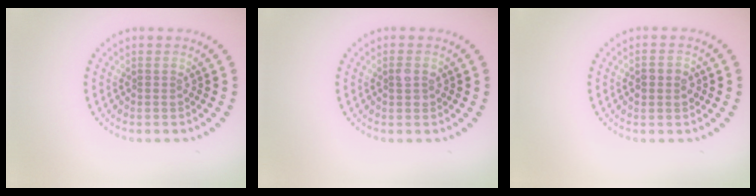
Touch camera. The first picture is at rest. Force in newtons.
{"total": 1.2, "press": 1.2, "slide": 0.1}
{"total": 2.3, "press": 2.3, "slide": 0.2}